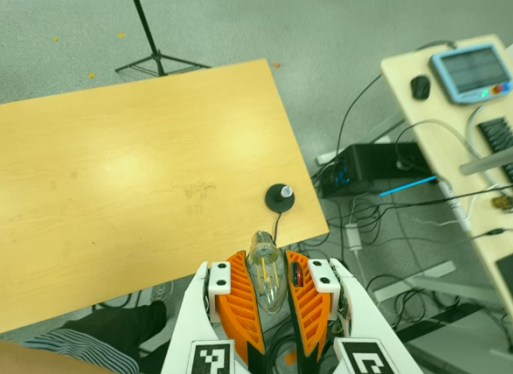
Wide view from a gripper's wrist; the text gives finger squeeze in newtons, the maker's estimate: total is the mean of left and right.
{"total": 19.2, "left": 23.7, "right": 14.7}